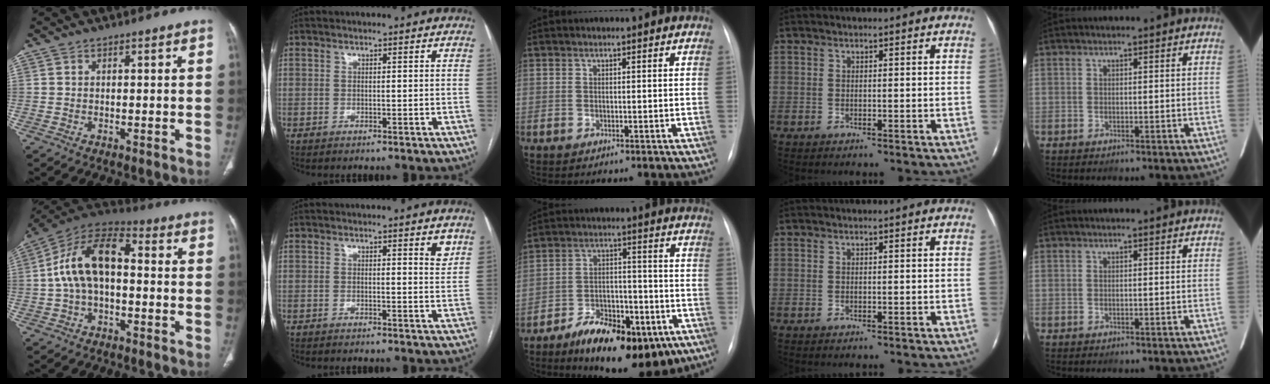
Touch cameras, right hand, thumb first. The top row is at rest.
{"thumb": {"total": 14.2, "force": [0.2, 8.2, 11.6], "torque": [-0.205, 0.045, -0.009]}, "index": {"total": 2.3, "force": [1.4, 0.3, 1.7], "torque": [-0.021, -0.008, 0.015]}, "middle": {"total": 16.7, "force": [-10.1, 7.2, 11.1], "torque": [-0.148, 0.018, -0.147]}}